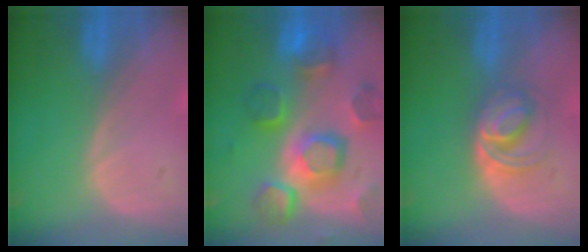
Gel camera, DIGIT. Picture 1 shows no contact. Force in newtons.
{"total": 12.3, "press": 10.7, "slide": 6.0}
{"total": 5.2, "press": 5.0, "slide": 1.2}